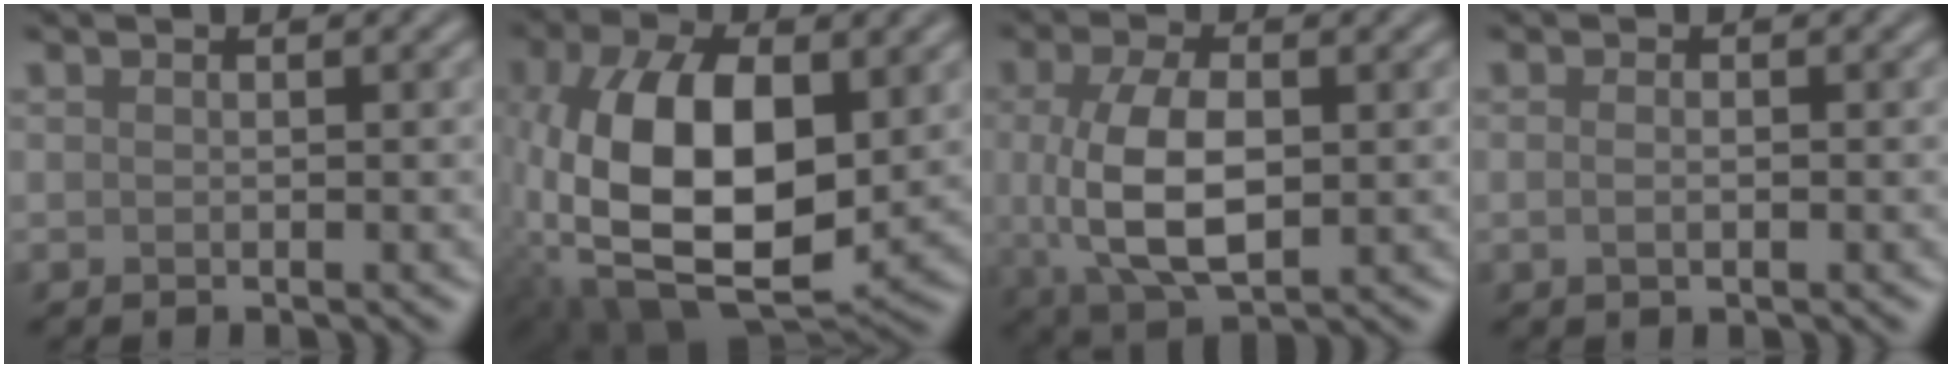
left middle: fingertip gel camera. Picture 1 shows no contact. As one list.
[{"total": 12.8, "force": [-0.3, 6.7, 10.9], "torque": [-0.211, -0.004, 0.000]}, {"total": 8.0, "force": [0.0, 4.2, 6.8], "torque": [-0.148, -0.007, 0.005]}, {"total": 1.1, "force": [-0.2, 0.5, 0.9], "torque": [-0.016, -0.007, -0.001]}]